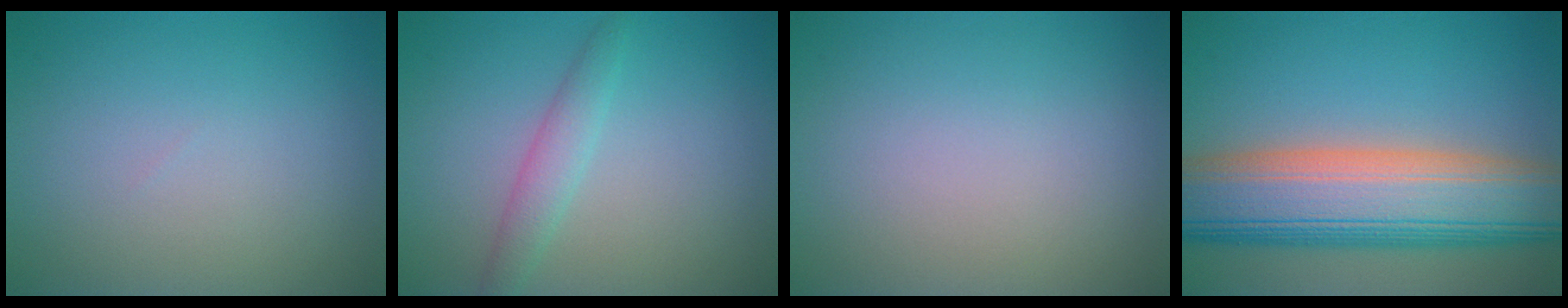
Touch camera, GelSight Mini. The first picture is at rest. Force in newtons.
{"total": 2.0, "press": 2.0, "slide": 0.1}
{"total": 0.0}
{"total": 13.0, "press": 13.0, "slide": 0.5}